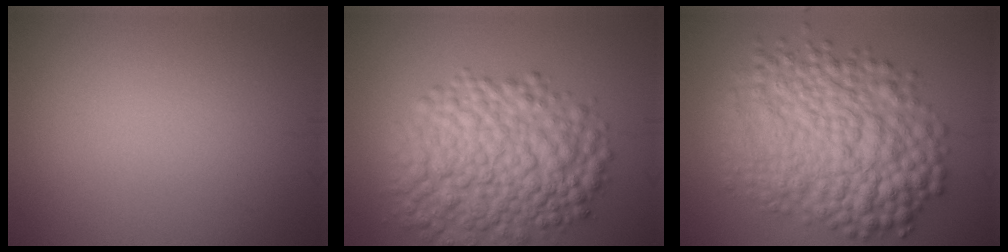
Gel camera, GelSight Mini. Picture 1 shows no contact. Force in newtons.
{"total": 9.7, "press": 9.7, "slide": 0.2}
{"total": 11.4, "press": 11.4, "slide": 0.1}